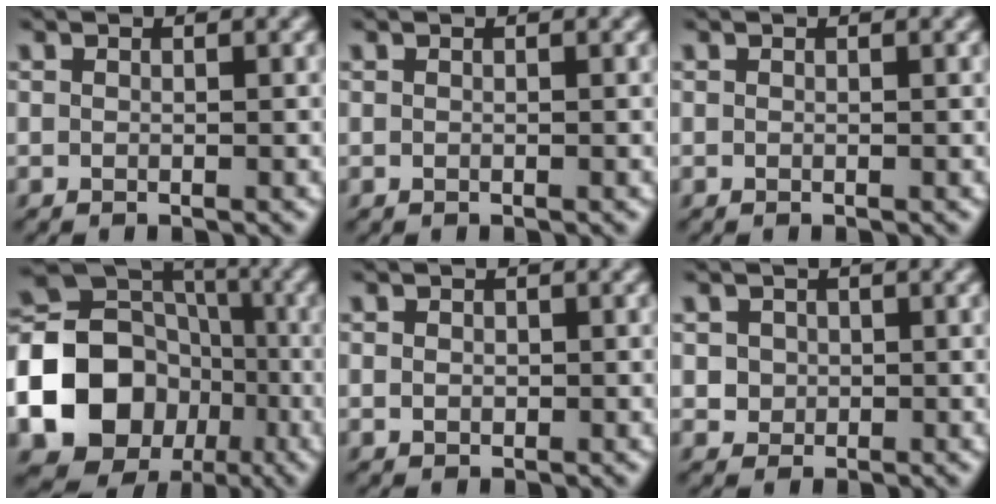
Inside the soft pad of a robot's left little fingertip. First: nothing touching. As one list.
[{"total": 0.0}, {"total": 0.0}, {"total": 21.6, "force": [-6.3, 19.1, 7.8], "torque": [-0.181, -0.020, -0.135]}, {"total": 0.9, "force": [0.0, 0.8, 0.4], "torque": [-0.004, 0.004, -0.003]}, {"total": 2.1, "force": [0.4, 1.9, 0.8], "torque": [-0.014, 0.006, 0.015]}]